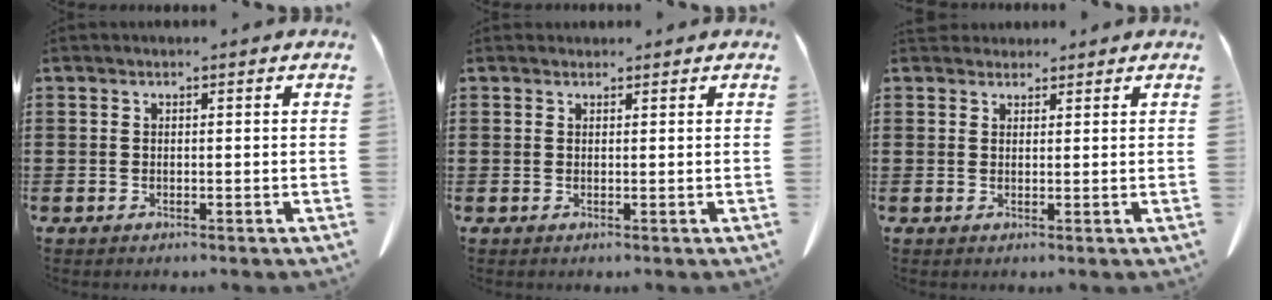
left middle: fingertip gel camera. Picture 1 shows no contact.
{"total": 0.8, "force": [0.7, 0.3, 0.0], "torque": [0.007, -0.004, 0.014]}
{"total": 2.0, "force": [1.8, 0.8, 0.2], "torque": [-0.009, 0.003, 0.036]}